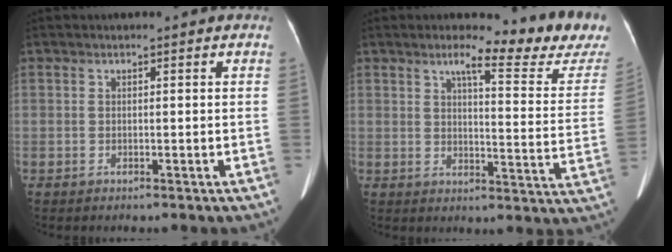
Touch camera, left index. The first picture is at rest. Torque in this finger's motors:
{"motor_torque": [0.25, -0.59, 0.03, 0.01]}